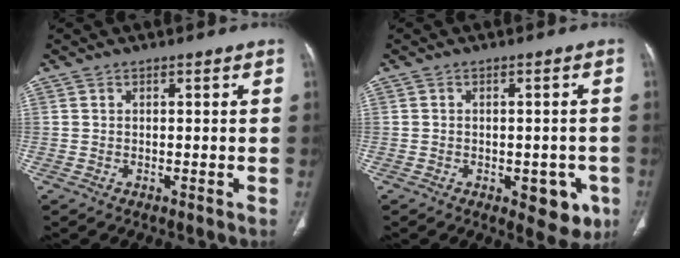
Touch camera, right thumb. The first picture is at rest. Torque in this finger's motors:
{"motor_torque": [0.76, 1.06, -0.10, 0.05, 0.18]}